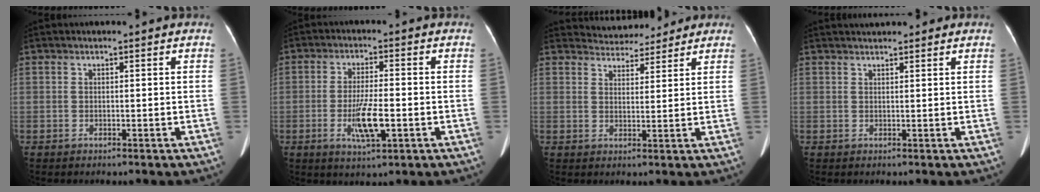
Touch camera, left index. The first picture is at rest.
{"total": 6.6, "force": [-1.9, 1.2, 6.2], "torque": [-0.121, -0.008, -0.031]}
{"total": 6.5, "force": [6.0, 2.2, 0.5], "torque": [-0.007, 0.016, 0.082]}
{"total": 3.2, "force": [2.8, 0.8, 1.2], "torque": [-0.013, 0.030, 0.039]}